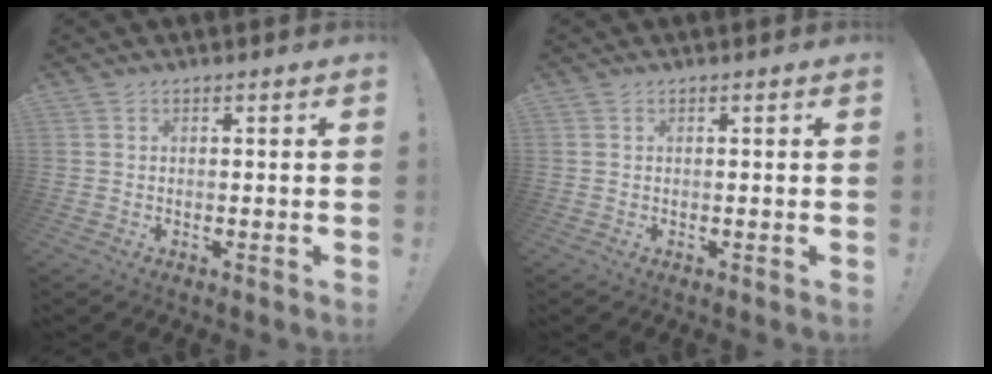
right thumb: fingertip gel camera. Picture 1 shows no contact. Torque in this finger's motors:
{"motor_torque": [-0.01, 0.01, 0.06, -0.04, 0.02]}